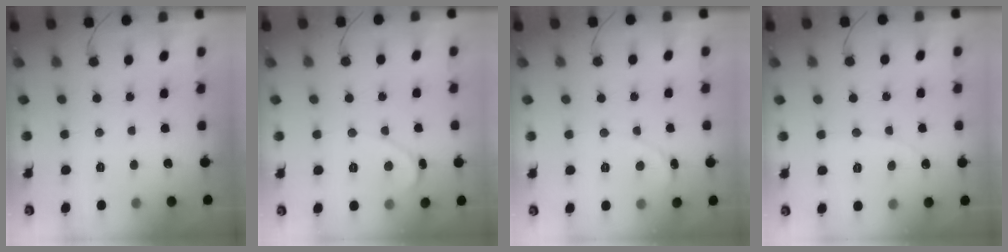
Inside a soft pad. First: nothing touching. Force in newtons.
{"total": 1.4, "press": 1.3, "slide": 0.1}
{"total": 0.0}
{"total": 1.7, "press": 1.6, "slide": 0.1}